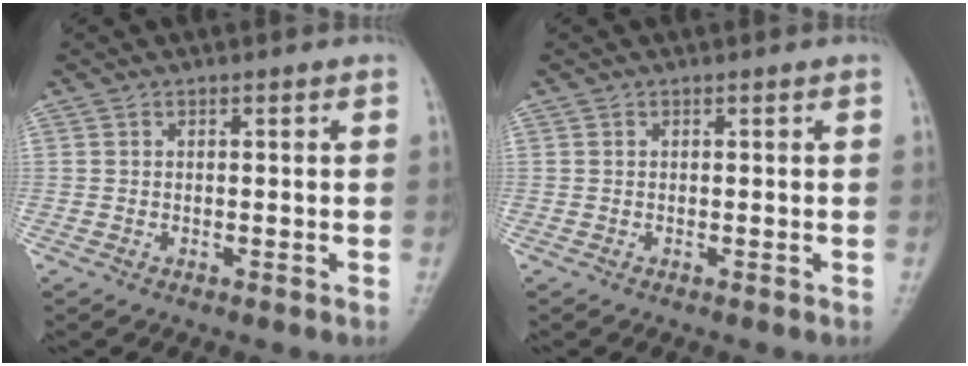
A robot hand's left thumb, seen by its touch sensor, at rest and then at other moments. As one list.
[{"total": 0.0}]